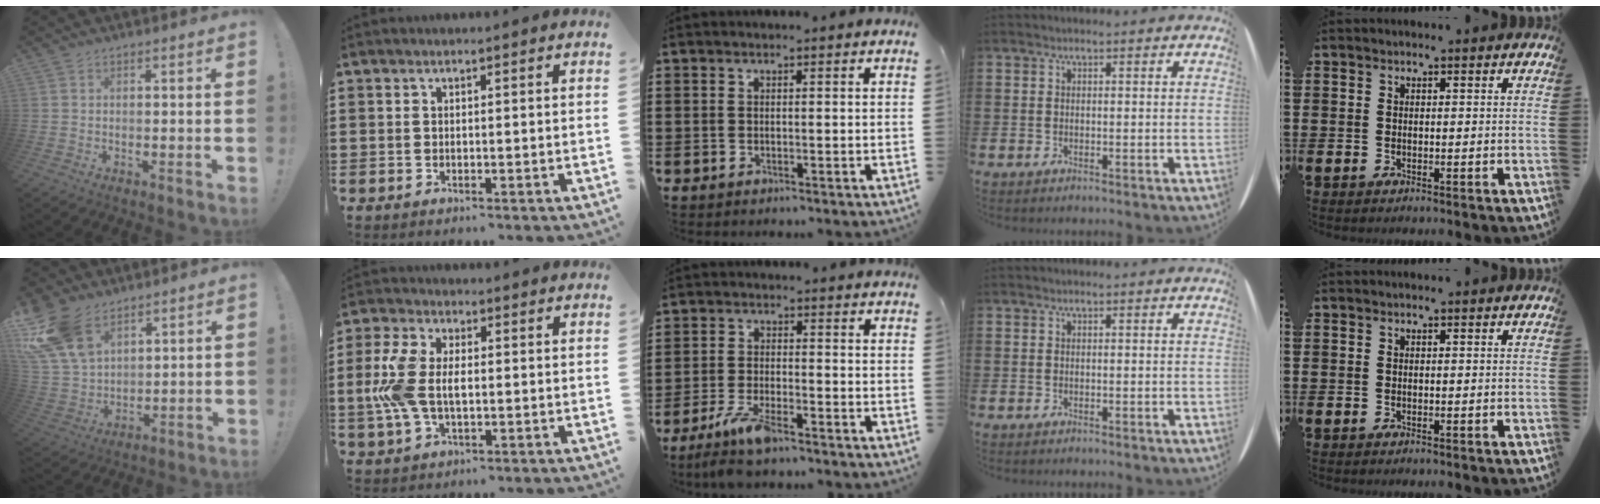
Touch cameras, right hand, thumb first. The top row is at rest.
{"thumb": {"total": 16.6, "force": [9.8, 10.1, 8.7], "torque": [-0.179, -0.052, 0.191]}, "index": {"total": 8.3, "force": [-0.1, 4.7, 6.9], "torque": [-0.178, -0.001, -0.013]}, "middle": {"total": 6.0, "force": [-4.5, 1.2, 3.8], "torque": [-0.086, -0.011, -0.088]}}